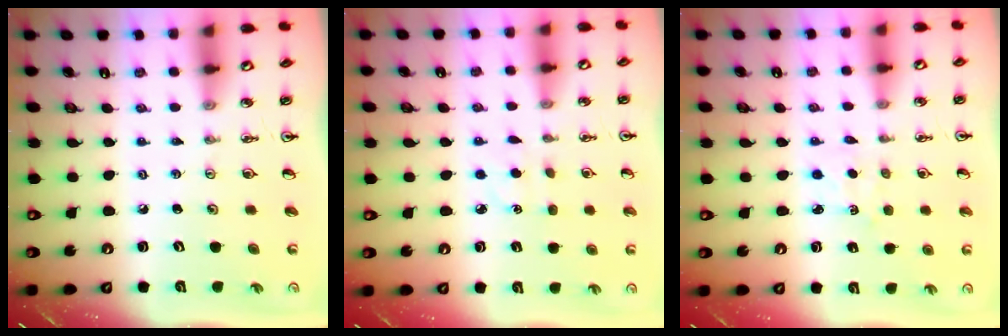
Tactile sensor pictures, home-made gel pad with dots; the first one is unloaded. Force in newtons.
{"total": 2.9, "press": 2.8, "slide": 0.5}
{"total": 2.3, "press": 2.3, "slide": 0.2}